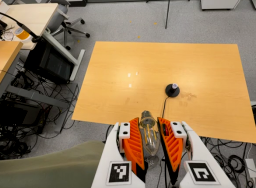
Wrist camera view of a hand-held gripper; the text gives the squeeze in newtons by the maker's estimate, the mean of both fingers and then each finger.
{"total": 18.8, "left": 19.8, "right": 17.8}